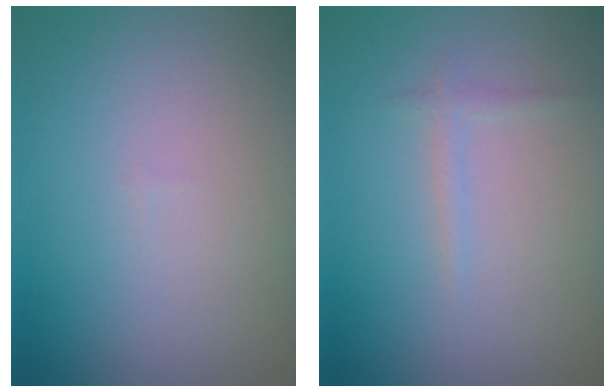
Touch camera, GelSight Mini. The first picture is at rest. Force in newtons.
{"total": 0.8, "press": 0.8, "slide": 0.0}